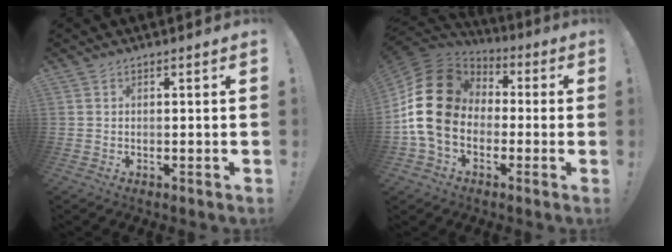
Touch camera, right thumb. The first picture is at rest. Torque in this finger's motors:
{"motor_torque": [2.32, 2.68, 2.07, -0.70, 0.46]}